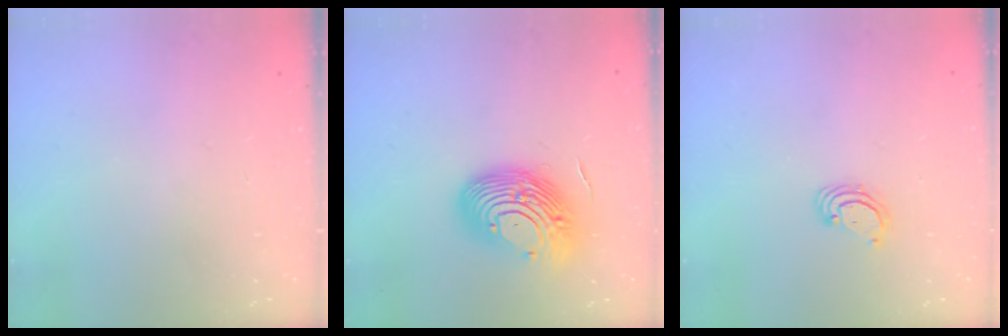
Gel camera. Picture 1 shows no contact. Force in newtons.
{"total": 16.3, "press": 15.8, "slide": 4.1}
{"total": 2.4, "press": 2.4, "slide": 0.2}